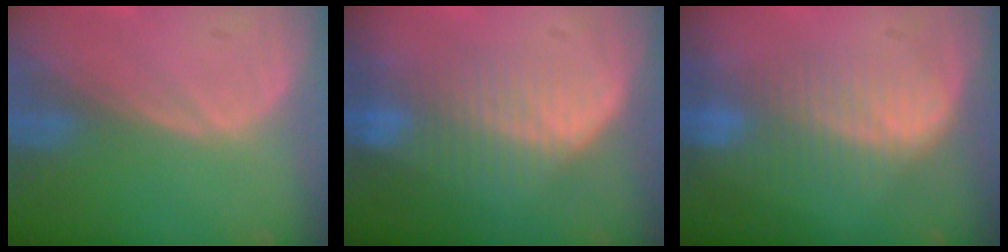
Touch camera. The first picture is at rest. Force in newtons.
{"total": 7.3, "press": 6.7, "slide": 2.9}
{"total": 7.1, "press": 6.5, "slide": 2.9}